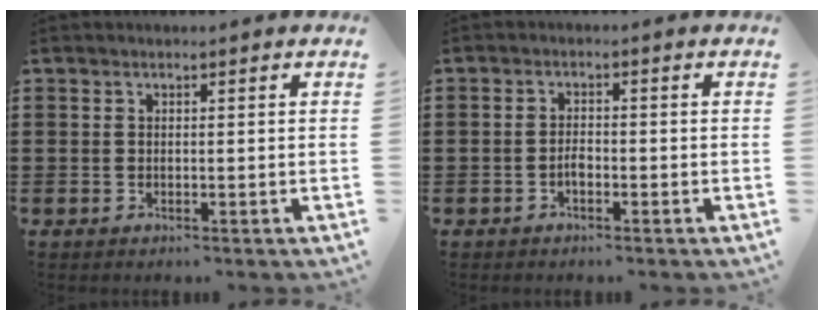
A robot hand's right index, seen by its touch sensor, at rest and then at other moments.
{"total": 1.9, "force": [-0.9, 0.9, 1.3], "torque": [-0.027, 0.002, -0.017]}